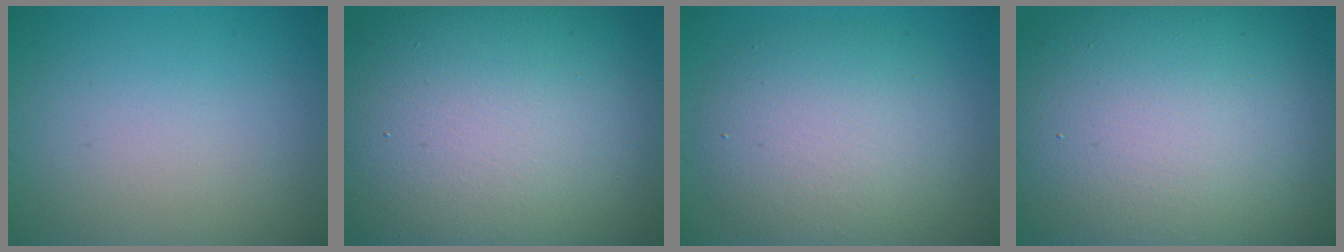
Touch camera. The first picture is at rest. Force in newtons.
{"total": 17.2, "press": 17.1, "slide": 1.6}
{"total": 6.8, "press": 6.8, "slide": 0.6}
{"total": 17.5, "press": 17.4, "slide": 0.7}